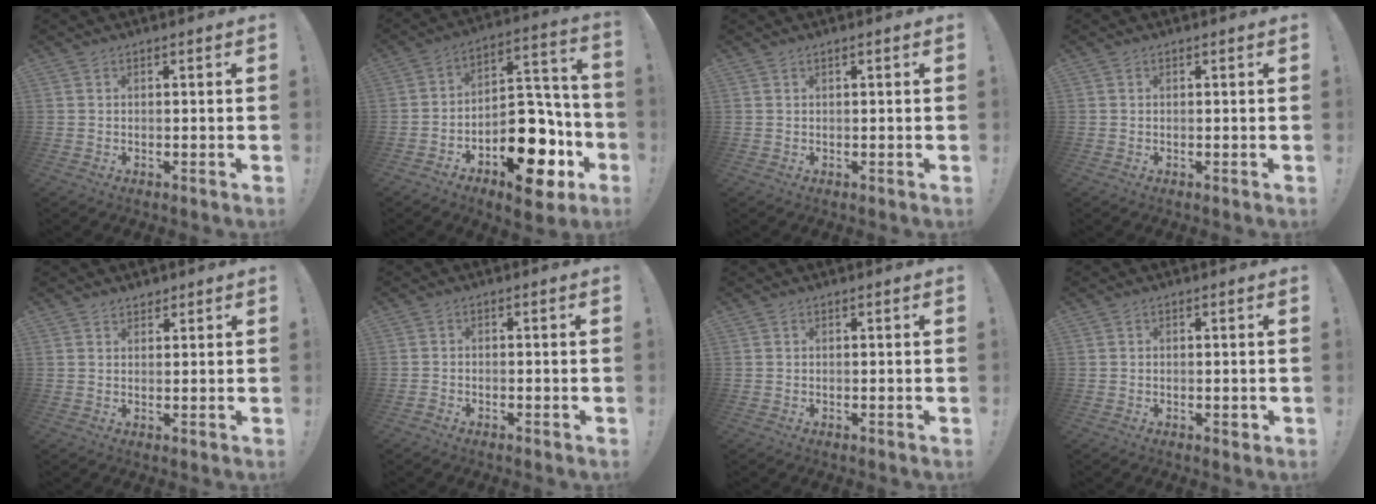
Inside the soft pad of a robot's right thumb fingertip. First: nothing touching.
{"total": 18.9, "force": [-8.9, 11.3, 12.4], "torque": [-0.122, 0.067, -0.127]}
{"total": 0.7, "force": [0.3, -0.1, 0.6], "torque": [-0.003, -0.003, 0.003]}
{"total": 0.0}
{"total": 1.9, "force": [1.2, 1.4, 0.7], "torque": [0.004, -0.006, 0.018]}
{"total": 1.2, "force": [-1.1, 0.5, 0.3], "torque": [-0.001, 0.006, -0.020]}
{"total": 0.0}
{"total": 1.1, "force": [-0.2, 0.7, 0.8], "torque": [-0.008, 0.002, -0.004]}